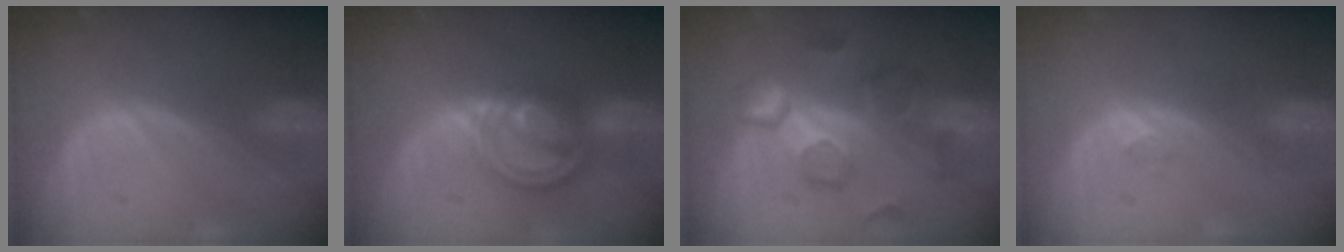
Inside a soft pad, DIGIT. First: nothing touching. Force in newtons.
{"total": 7.9, "press": 6.8, "slide": 3.9}
{"total": 10.4, "press": 9.3, "slide": 4.6}
{"total": 2.3, "press": 2.0, "slide": 1.1}